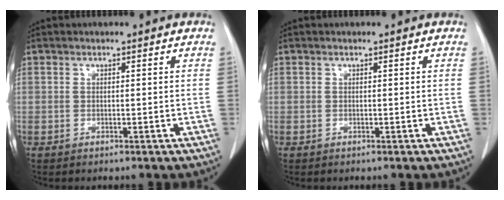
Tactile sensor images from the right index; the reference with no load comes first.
{"total": 0.0}